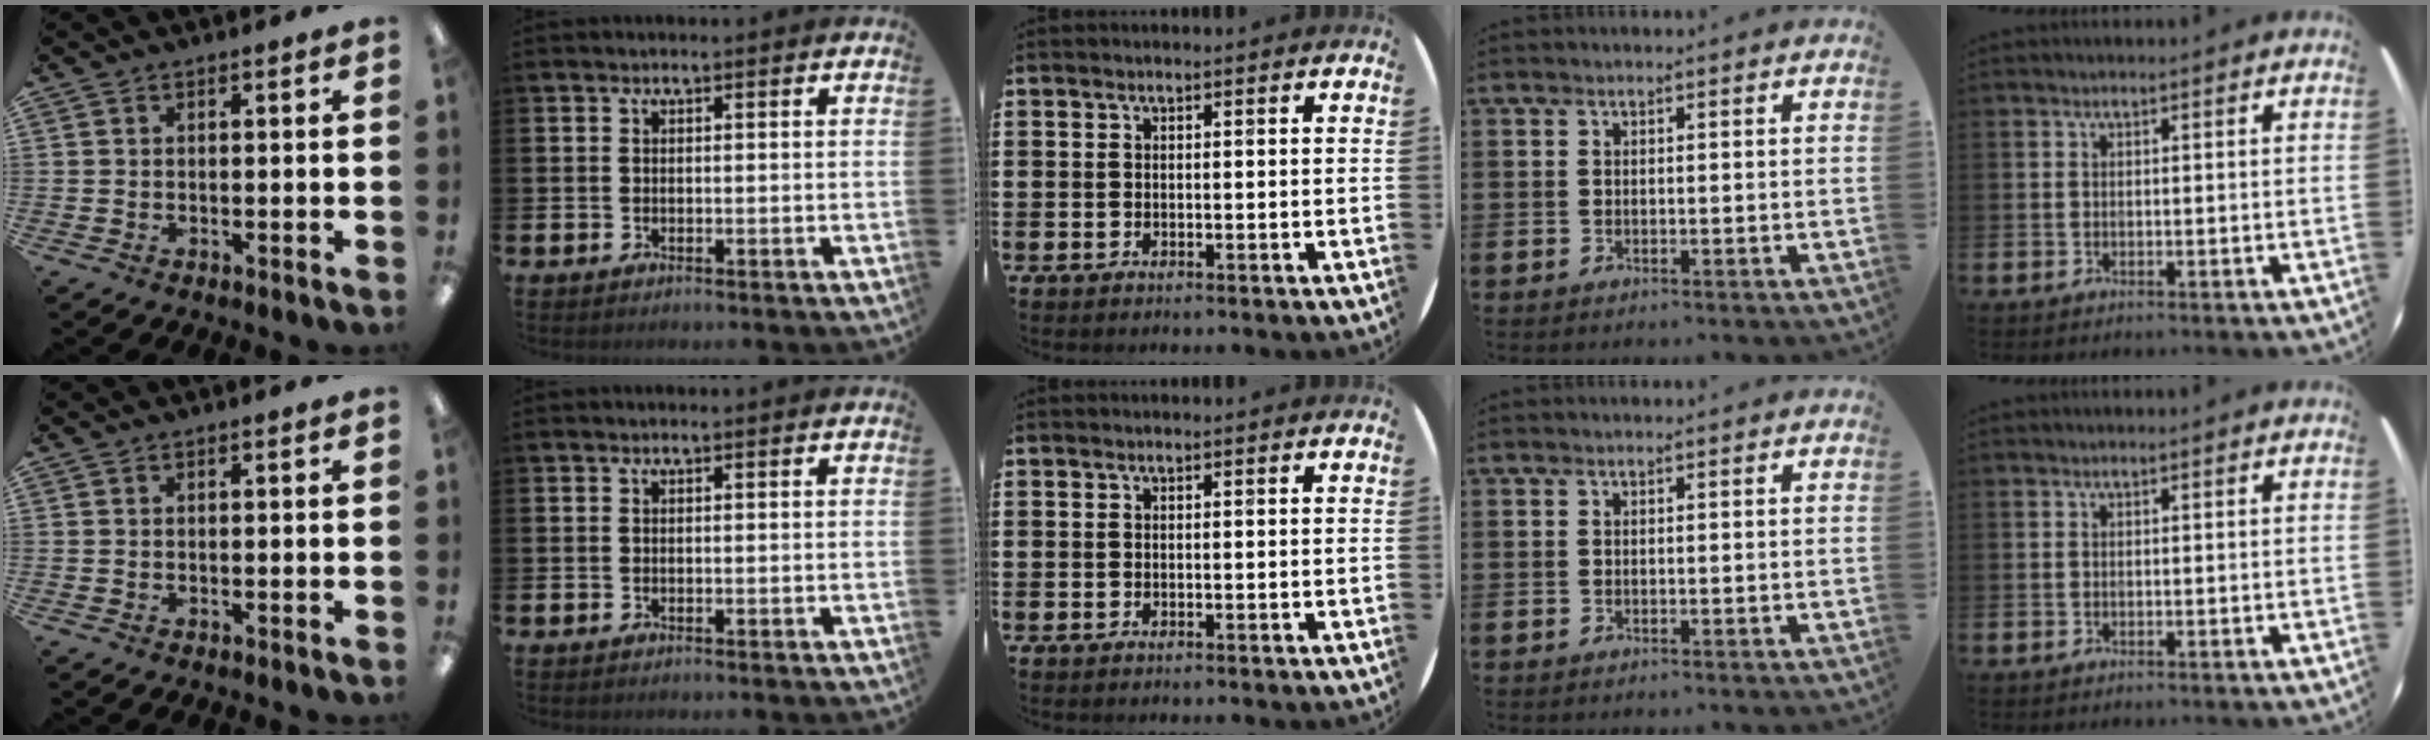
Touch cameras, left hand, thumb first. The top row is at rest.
{}